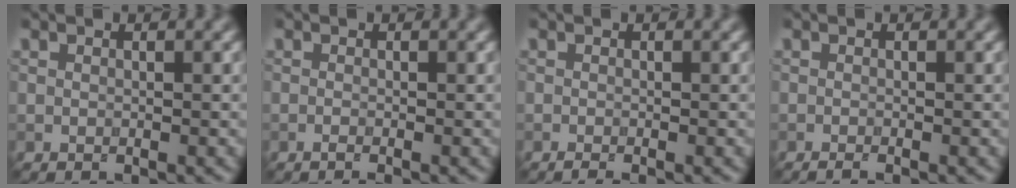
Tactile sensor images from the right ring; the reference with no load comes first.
{"total": 0.8, "force": [-0.4, 0.2, 0.7], "torque": [-0.013, -0.002, -0.008]}
{"total": 1.1, "force": [-0.7, 0.2, 0.8], "torque": [-0.013, -0.003, -0.014]}
{"total": 1.1, "force": [-0.8, 0.2, 0.7], "torque": [-0.010, -0.001, -0.014]}